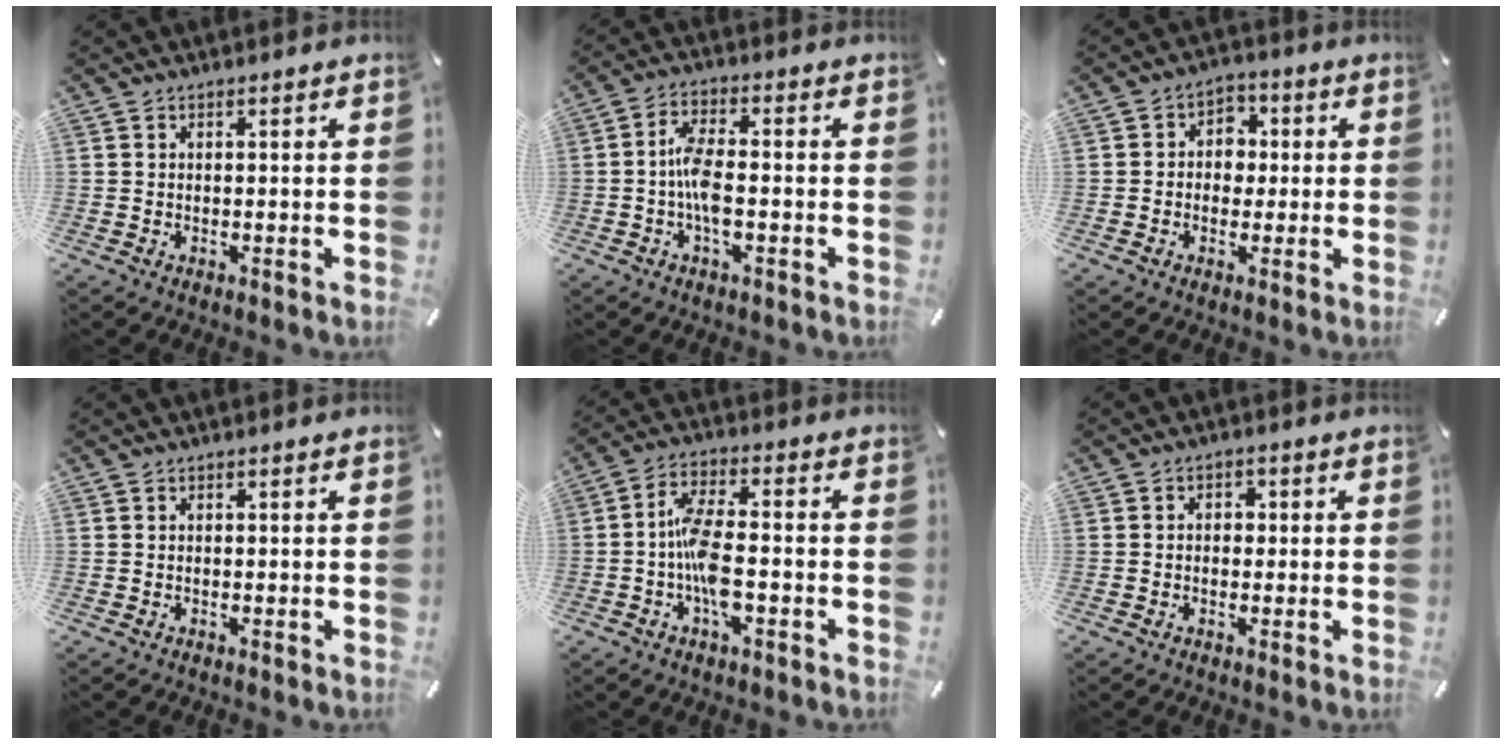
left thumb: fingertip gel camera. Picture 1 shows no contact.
{"total": 6.9, "force": [-1.5, 2.8, 6.2], "torque": [-0.124, 0.004, -0.026]}
{"total": 5.1, "force": [-0.7, 4.7, 1.9], "torque": [-0.029, 0.012, -0.016]}
{"total": 0.0}
{"total": 9.1, "force": [-2.7, 3.8, 7.8], "torque": [-0.159, 0.009, -0.046]}
{"total": 2.4, "force": [-0.5, 2.0, 1.3], "torque": [-0.018, 0.006, -0.015]}